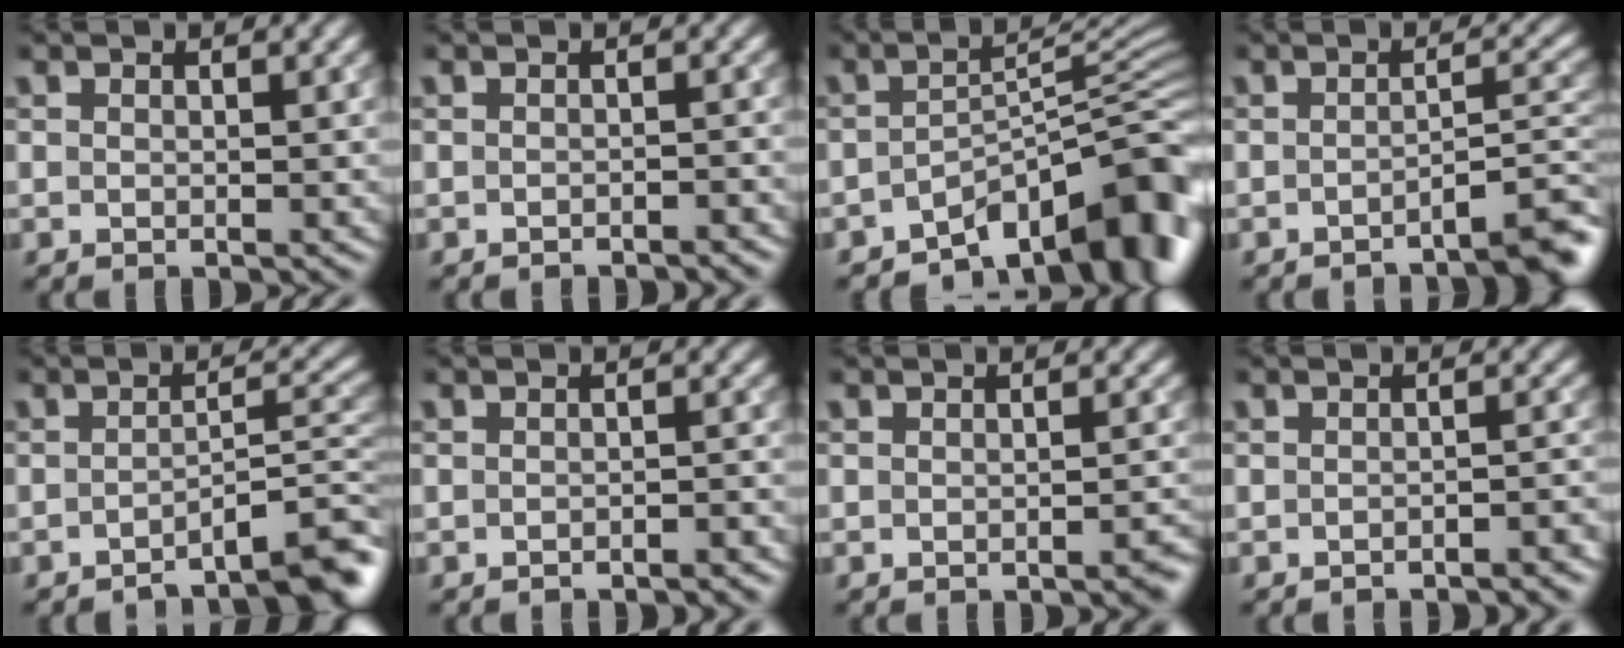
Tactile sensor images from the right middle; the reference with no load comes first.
{"total": 1.5, "force": [-1.4, 0.2, 0.4], "torque": [0.004, 0.003, -0.018]}
{"total": 10.7, "force": [-6.5, 4.0, 7.5], "torque": [-0.081, -0.002, -0.105]}
{"total": 3.8, "force": [-2.7, 0.6, 2.6], "torque": [-0.020, 0.017, -0.046]}
{"total": 5.1, "force": [-3.7, 1.1, 3.4], "torque": [-0.032, 0.014, -0.052]}
{"total": 1.9, "force": [-1.8, 0.2, 0.5], "torque": [0.004, 0.005, -0.020]}
{"total": 1.3, "force": [-0.9, 0.3, 0.9], "torque": [-0.006, 0.002, -0.013]}
{"total": 2.7, "force": [-2.5, 0.4, 0.9], "torque": [-0.001, 0.006, -0.031]}